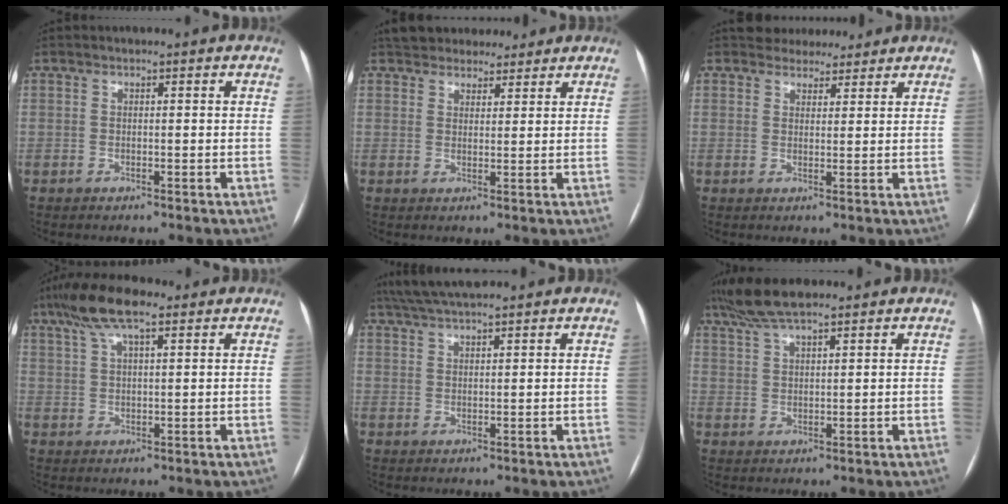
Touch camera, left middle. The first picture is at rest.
{"total": 9.2, "force": [8.0, 3.8, 2.2], "torque": [-0.016, 0.022, 0.116]}
{"total": 5.1, "force": [4.6, 2.2, 0.3], "torque": [0.004, 0.008, 0.060]}
{"total": 8.7, "force": [5.6, 2.1, 6.4], "torque": [-0.129, 0.029, 0.099]}
{"total": 7.5, "force": [6.4, 0.4, 3.9], "torque": [-0.068, 0.037, 0.110]}
{"total": 7.3, "force": [6.0, 0.9, 4.1], "torque": [-0.080, 0.031, 0.109]}